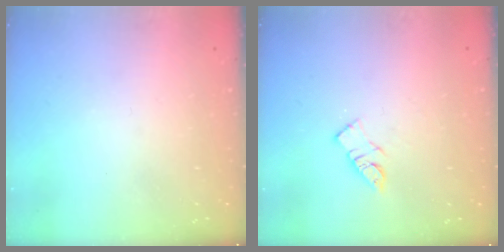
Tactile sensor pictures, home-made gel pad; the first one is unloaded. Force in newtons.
{"total": 7.5, "press": 7.4, "slide": 0.4}